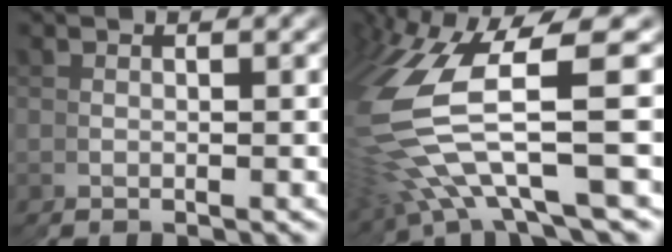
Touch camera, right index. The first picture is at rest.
{"total": 6.3, "force": [1.4, 3.6, 4.9], "torque": [-0.149, 0.000, 0.022]}